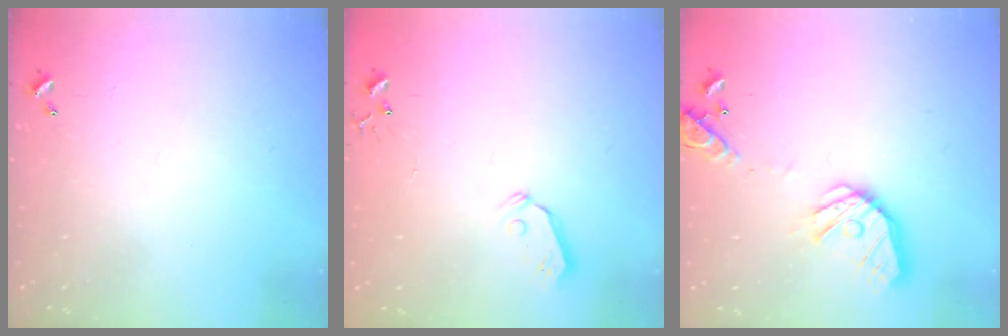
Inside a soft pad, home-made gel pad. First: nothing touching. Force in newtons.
{"total": 6.4, "press": 6.4, "slide": 0.6}
{"total": 16.9, "press": 16.7, "slide": 3.0}